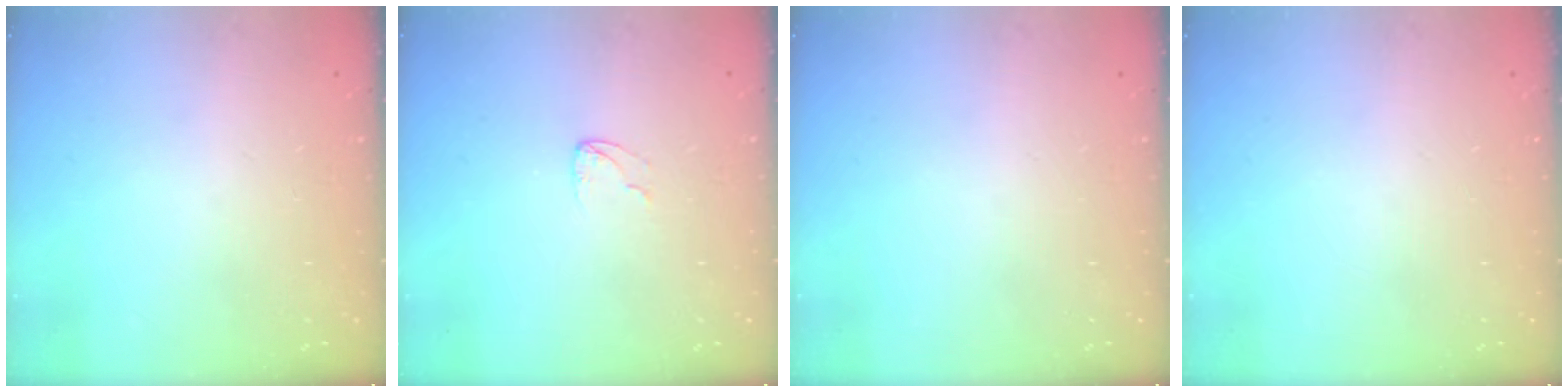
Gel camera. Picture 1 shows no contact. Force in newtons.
{"total": 3.0, "press": 3.0, "slide": 0.2}
{"total": 0.0}
{"total": 0.0}